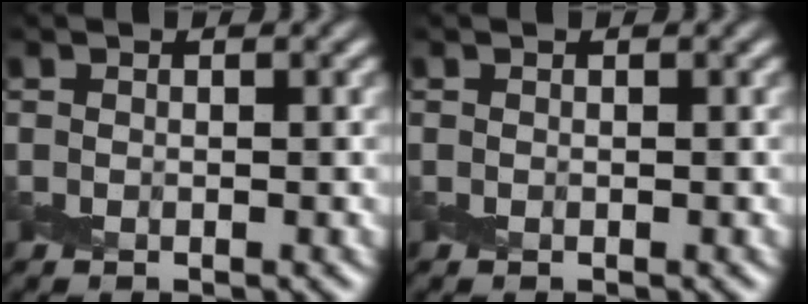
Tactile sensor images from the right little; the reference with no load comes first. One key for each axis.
{"total": 0.0}